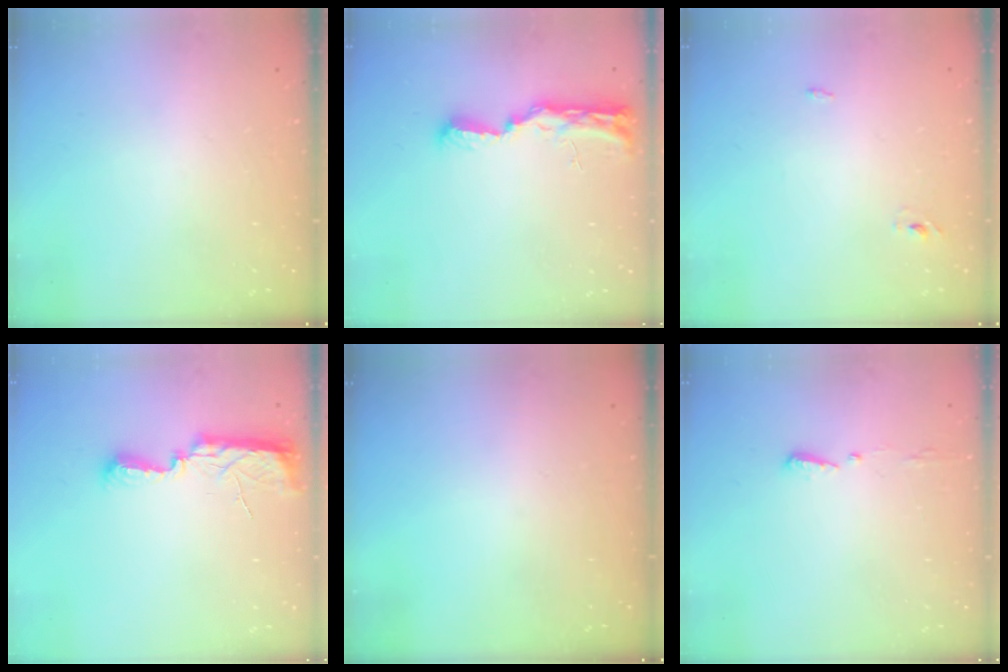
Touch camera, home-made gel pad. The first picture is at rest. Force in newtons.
{"total": 11.3, "press": 10.0, "slide": 5.1}
{"total": 2.3, "press": 2.1, "slide": 1.0}
{"total": 7.9, "press": 7.8, "slide": 0.8}
{"total": 0.0}
{"total": 4.7, "press": 4.7, "slide": 0.4}